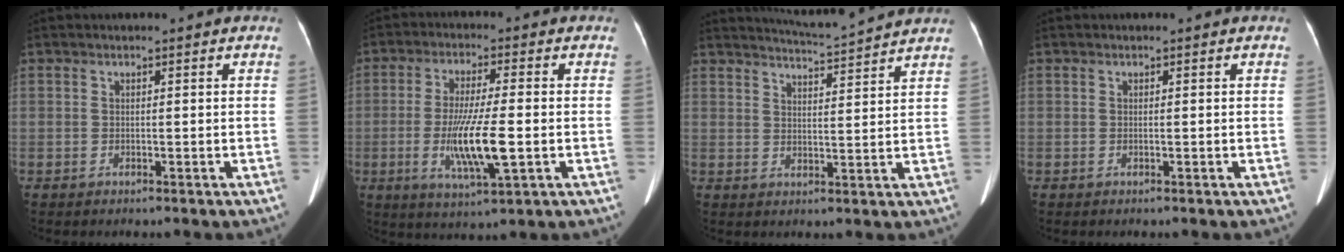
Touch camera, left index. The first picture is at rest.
{"total": 10.1, "force": [-2.0, 0.9, 9.8], "torque": [-0.188, -0.018, -0.035]}
{"total": 7.9, "force": [7.7, -1.0, 1.5], "torque": [-0.040, 0.005, 0.112]}
{"total": 0.0}